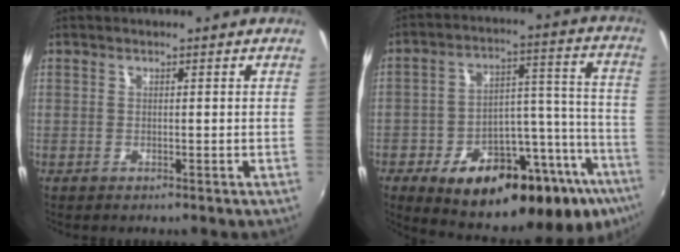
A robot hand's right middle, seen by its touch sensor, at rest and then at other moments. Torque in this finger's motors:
{"motor_torque": [1.48, -0.65, 0.50, 0.21]}